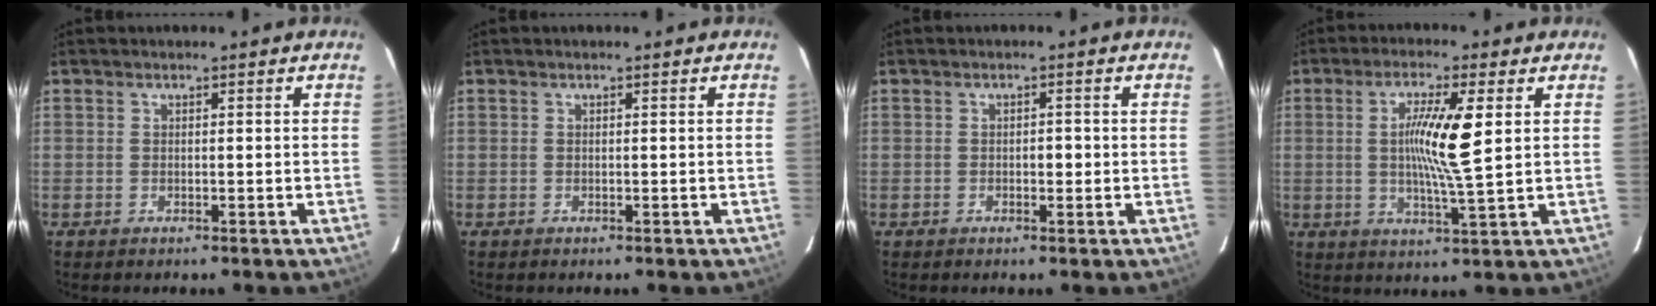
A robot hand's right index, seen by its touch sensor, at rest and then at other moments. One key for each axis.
{"total": 0.0}
{"total": 1.4, "fx": -0.2, "fy": 0.8, "fz": 1.2, "tx": -0.015, "ty": 0.003, "tz": -0.004}
{"total": 9.0, "fx": 1.5, "fy": -0.3, "fz": 8.9, "tx": -0.167, "ty": -0.008, "tz": 0.026}